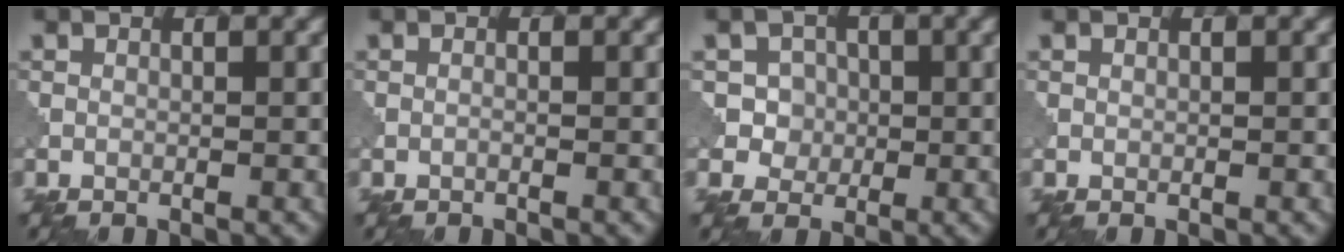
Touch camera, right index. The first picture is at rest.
{"total": 0.0}
{"total": 3.2, "force": [0.3, 3.1, 0.8], "torque": [0.002, 0.004, 0.004]}
{"total": 0.0}